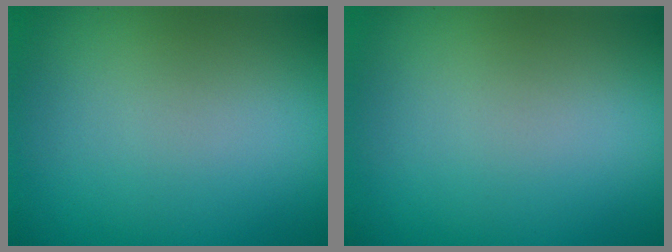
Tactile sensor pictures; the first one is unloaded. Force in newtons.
{"total": 0.0}